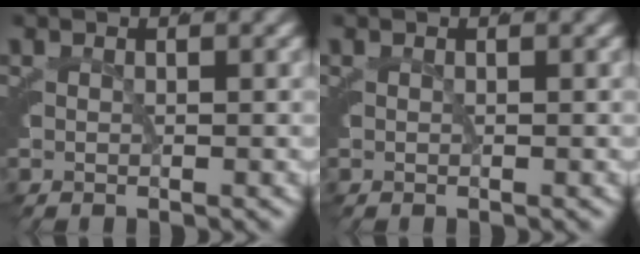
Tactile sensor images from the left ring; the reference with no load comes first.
{"total": 0.0}